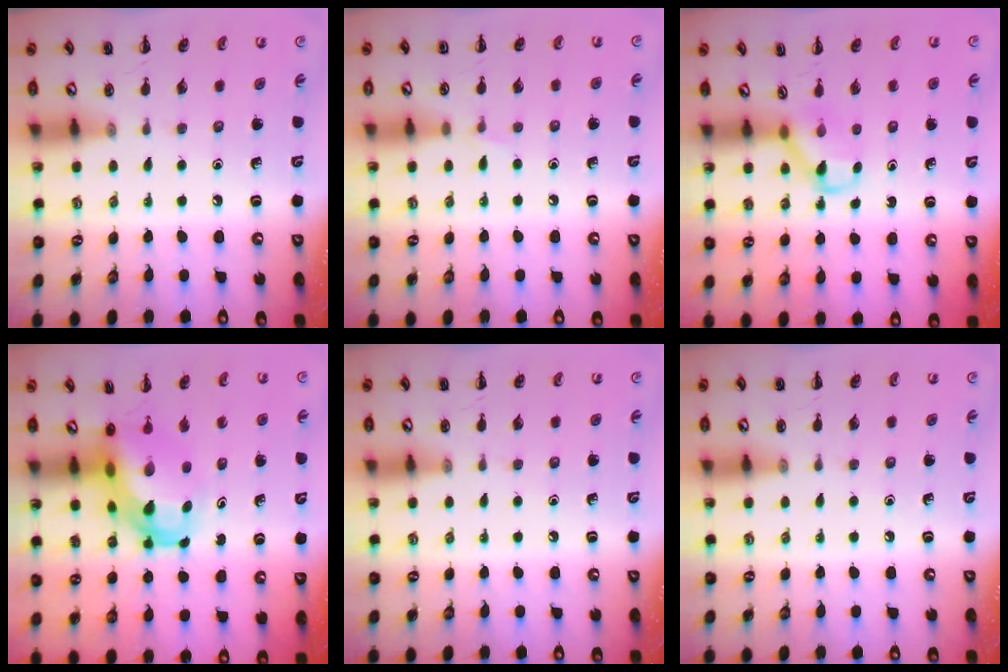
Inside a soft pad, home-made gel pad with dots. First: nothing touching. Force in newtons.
{"total": 3.9, "press": 3.8, "slide": 1.1}
{"total": 3.5, "press": 3.2, "slide": 1.4}
{"total": 6.4, "press": 6.2, "slide": 1.8}
{"total": 0.0}
{"total": 0.0}